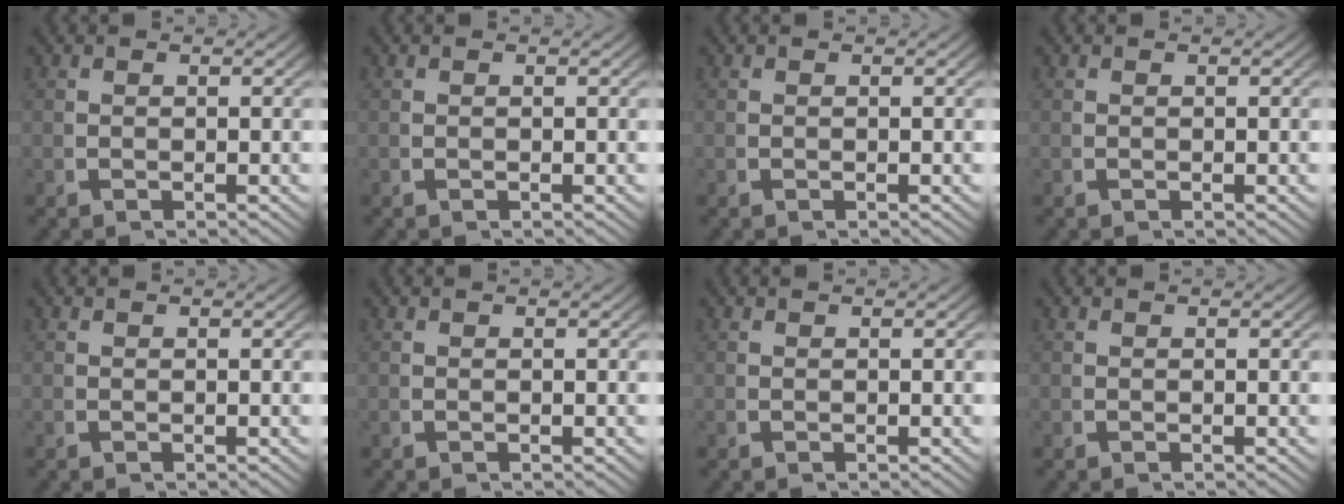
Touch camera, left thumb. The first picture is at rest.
{"total": 0.0}
{"total": 0.0}
{"total": 0.0}
{"total": 0.0}
{"total": 0.0}
{"total": 0.0}
{"total": 0.0}